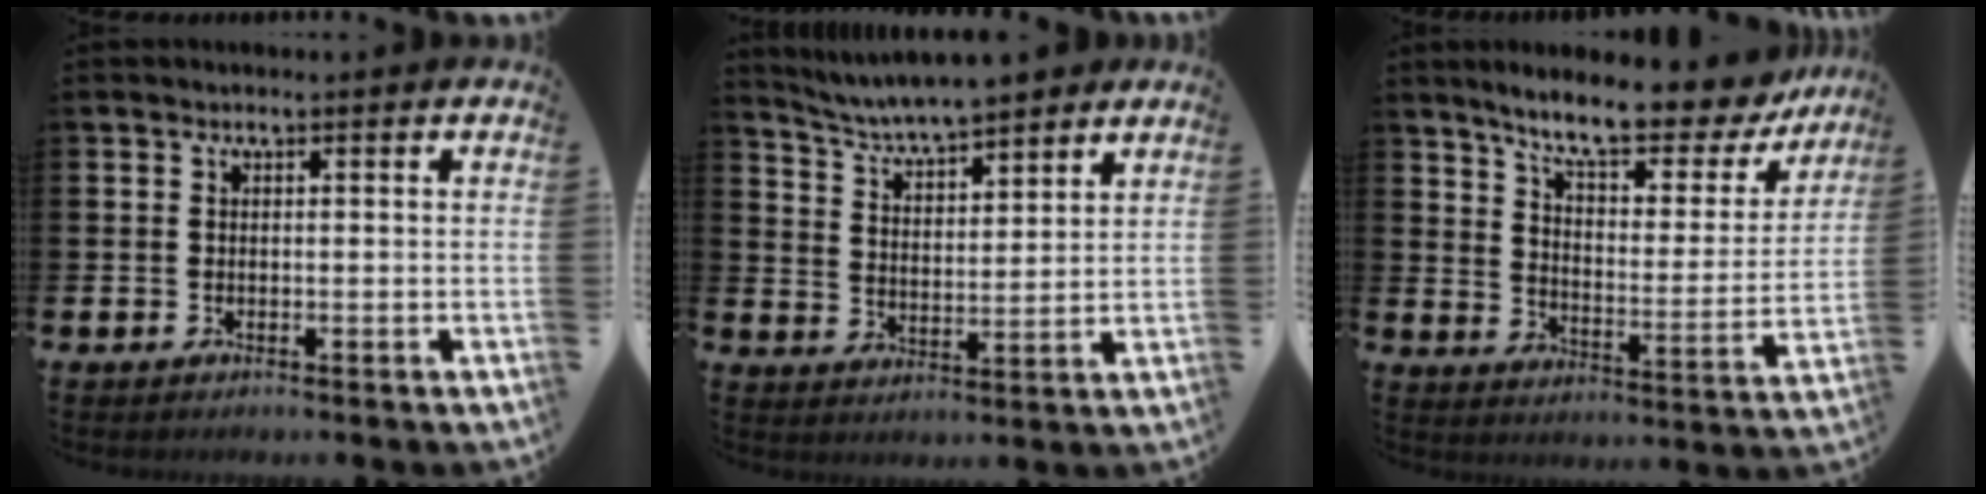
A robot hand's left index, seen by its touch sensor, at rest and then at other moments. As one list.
[{"total": 5.7, "force": [5.6, 0.2, 1.2], "torque": [-0.054, -0.035, 0.099]}, {"total": 9.3, "force": [8.1, 1.8, 4.2], "torque": [-0.107, -0.054, 0.133]}]